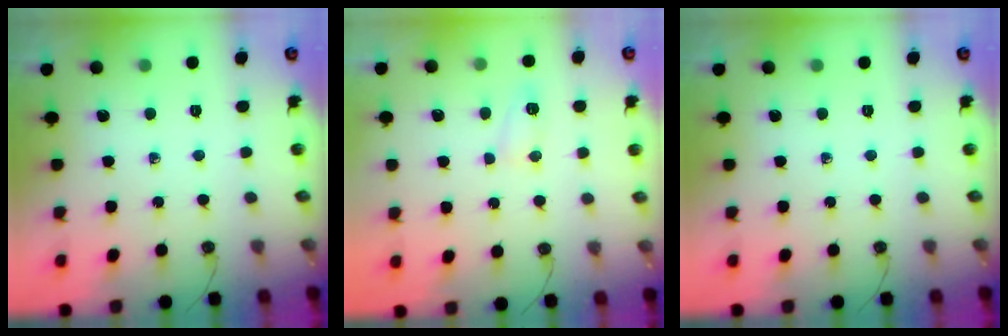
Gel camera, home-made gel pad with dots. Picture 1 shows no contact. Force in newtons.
{"total": 6.0, "press": 6.0, "slide": 0.7}
{"total": 0.0}